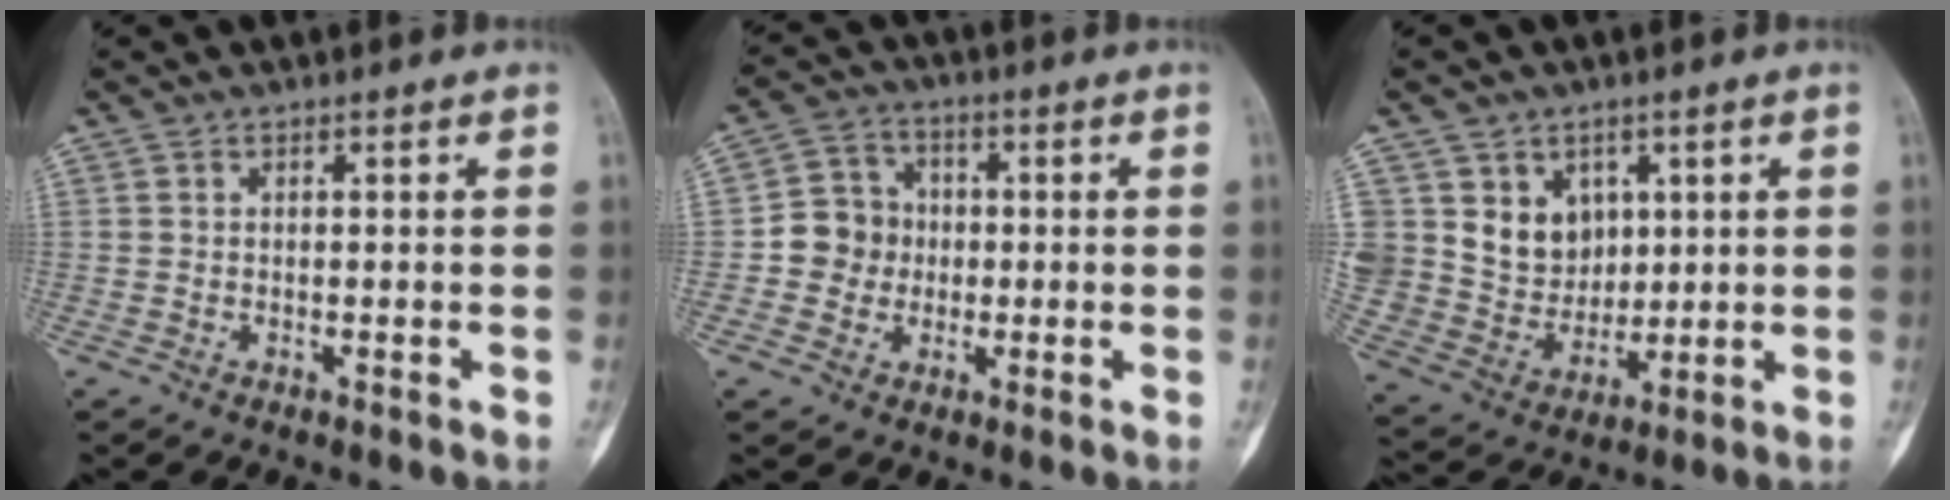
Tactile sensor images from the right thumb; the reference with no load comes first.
{"total": 7.3, "force": [-0.8, 6.9, 2.2], "torque": [-0.003, 0.016, -0.024]}
{"total": 11.7, "force": [4.4, 10.1, 3.9], "torque": [-0.029, -0.019, 0.097]}